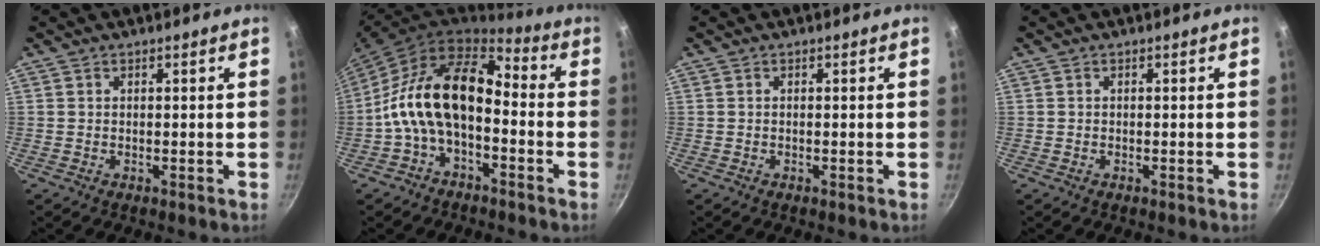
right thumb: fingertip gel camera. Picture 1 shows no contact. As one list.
[{"total": 15.1, "force": [-2.8, 8.9, 11.8], "torque": [-0.196, 0.052, -0.066]}, {"total": 0.0}, {"total": 0.0}]